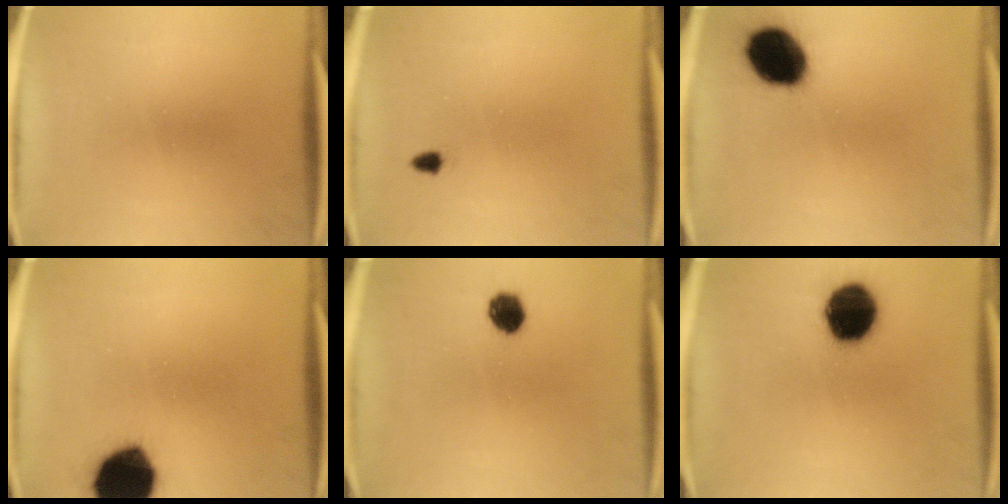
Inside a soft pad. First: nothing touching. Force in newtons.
{"total": 1.1}
{"total": 15.4}
{"total": 17.9}
{"total": 5.3}
{"total": 15.8}